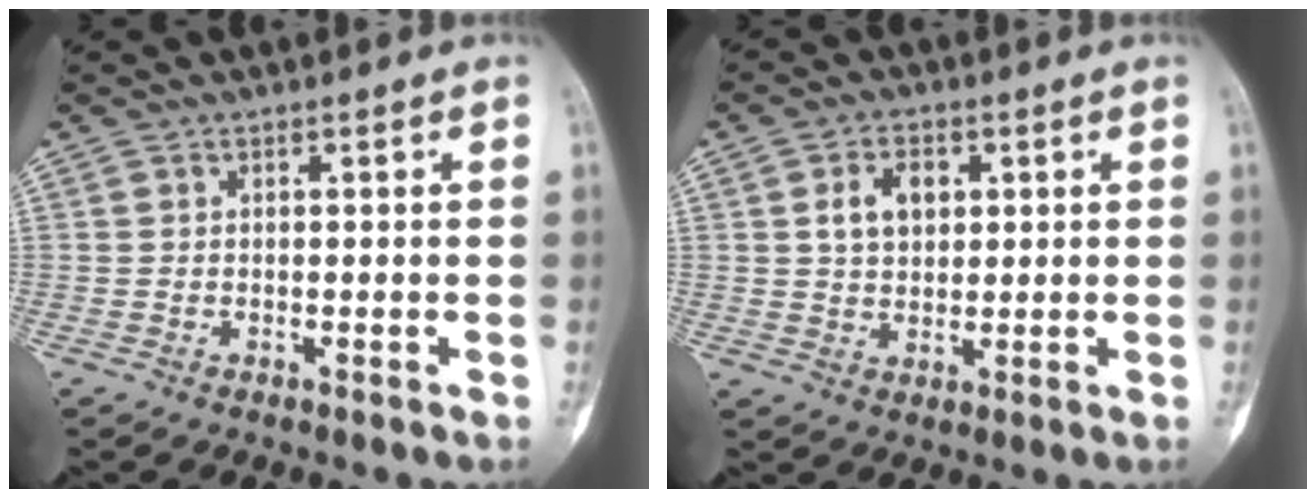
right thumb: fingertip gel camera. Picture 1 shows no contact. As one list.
[{"total": 6.0, "force": [1.7, 4.2, 4.0], "torque": [-0.054, 0.000, 0.029]}]